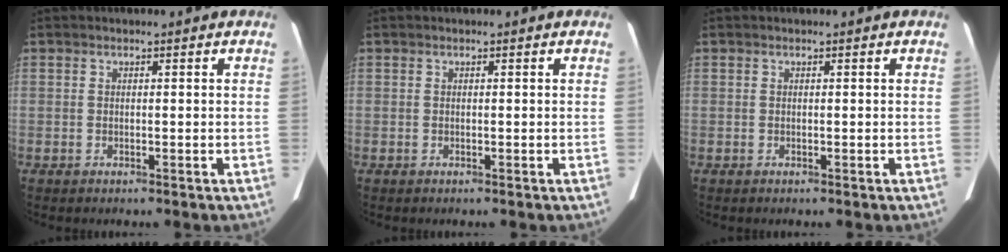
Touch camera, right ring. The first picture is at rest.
{"total": 0.0}
{"total": 0.0}